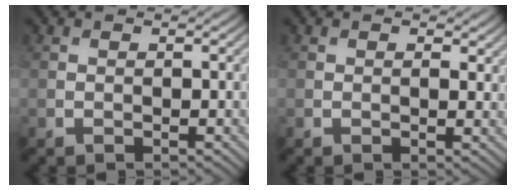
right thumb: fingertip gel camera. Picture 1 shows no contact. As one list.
[{"total": 2.2, "force": [0.9, 1.0, 1.7], "torque": [-0.028, -0.003, 0.016]}]